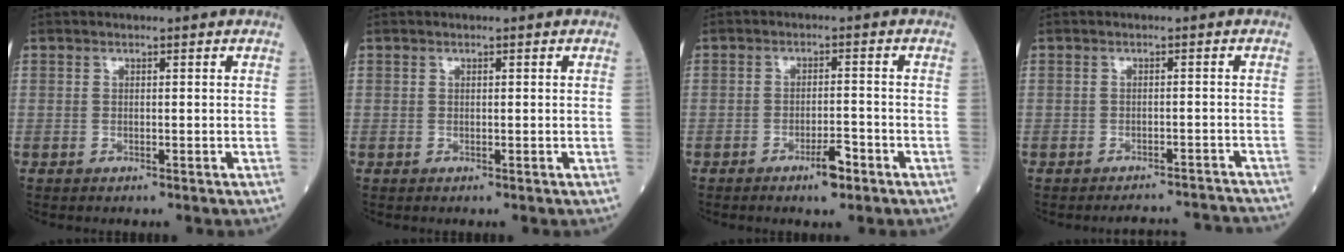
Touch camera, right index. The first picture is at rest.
{"total": 0.0}
{"total": 3.6, "force": [-2.3, 0.7, 2.7], "torque": [-0.041, 0.000, -0.038]}
{"total": 7.1, "force": [-7.1, 0.4, -0.1], "torque": [0.011, 0.009, -0.081]}